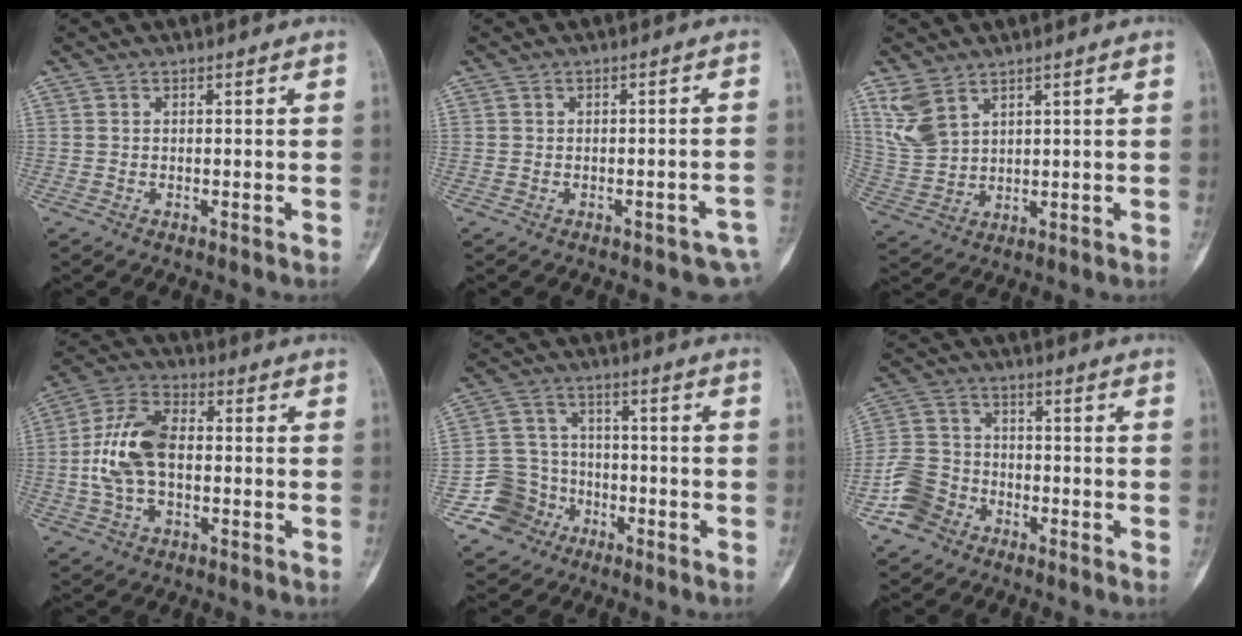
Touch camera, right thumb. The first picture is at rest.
{"total": 5.4, "force": [-3.5, 2.4, 3.4], "torque": [-0.025, 0.021, -0.038]}
{"total": 6.5, "force": [4.0, 3.7, 3.7], "torque": [-0.073, -0.010, 0.097]}
{"total": 12.5, "force": [-0.5, 7.3, 10.1], "torque": [-0.205, 0.026, -0.012]}
{"total": 8.4, "force": [-4.4, 7.2, 0.6], "torque": [0.028, 0.043, -0.081]}
{"total": 8.0, "force": [-4.4, 6.1, 2.7], "torque": [-0.039, 0.028, -0.093]}